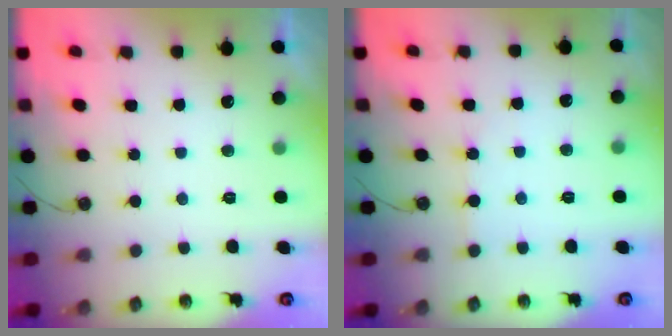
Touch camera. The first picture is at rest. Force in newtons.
{"total": 2.2, "press": 2.1, "slide": 0.3}